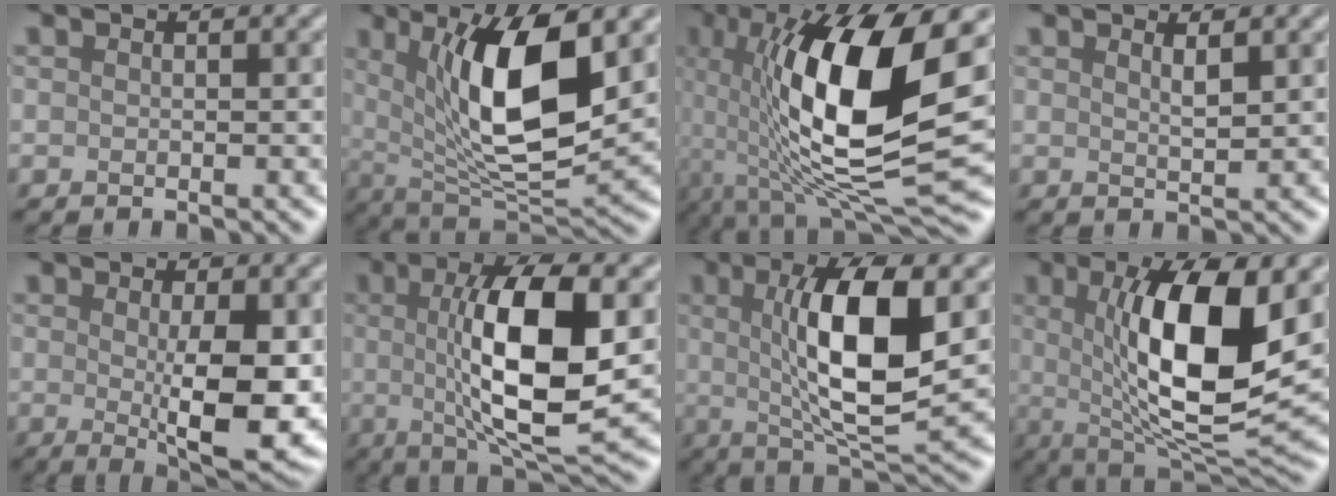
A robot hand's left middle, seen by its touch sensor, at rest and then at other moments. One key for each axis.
{"total": 10.6, "fx": 2.8, "fy": 3.5, "fz": 9.6, "tx": -0.164, "ty": -0.014, "tz": 0.053}
{"total": 14.9, "fx": 0.8, "fy": 4.8, "fz": 14.1, "tx": -0.248, "ty": -0.009, "tz": 0.010}
{"total": 1.5, "fx": 1.0, "fy": 0.3, "fz": 1.1, "tx": -0.015, "ty": 0.001, "tz": 0.013}
{"total": 7.3, "fx": -0.2, "fy": 1.9, "fz": 7.0, "tx": -0.113, "ty": -0.016, "tz": 0.005}
{"total": 10.7, "fx": 0.7, "fy": 3.1, "fz": 10.2, "tx": -0.161, "ty": -0.002, "tz": 0.013}
{"total": 9.9, "fx": 1.4, "fy": 2.9, "fz": 9.4, "tx": -0.154, "ty": -0.005, "tz": 0.027}
{"total": 12.3, "fx": 1.7, "fy": 3.9, "fz": 11.6, "tx": -0.184, "ty": -0.009, "tz": 0.033}